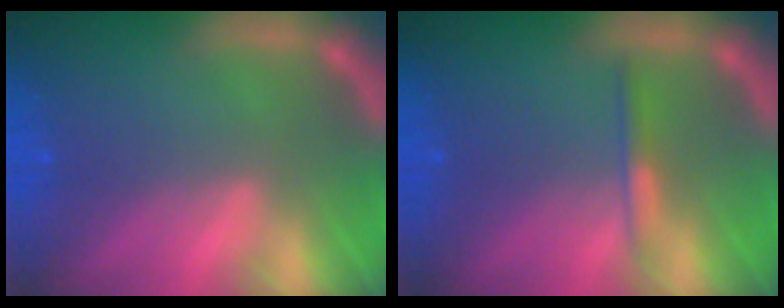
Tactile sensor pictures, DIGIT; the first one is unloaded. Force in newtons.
{"total": 1.4}